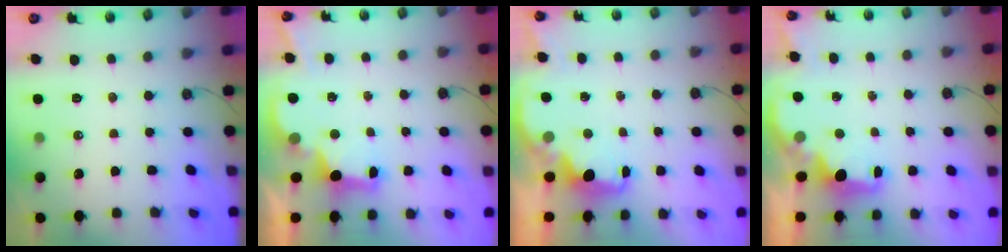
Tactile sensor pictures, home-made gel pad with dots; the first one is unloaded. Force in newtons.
{"total": 2.9, "press": 2.7, "slide": 0.9}
{"total": 2.3, "press": 2.1, "slide": 0.8}
{"total": 2.0, "press": 1.9, "slide": 0.7}